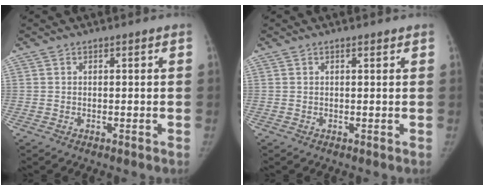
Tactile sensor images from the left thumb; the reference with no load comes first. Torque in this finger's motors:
{"motor_torque": [-0.30, -0.15, -0.28, 0.22, -0.02]}